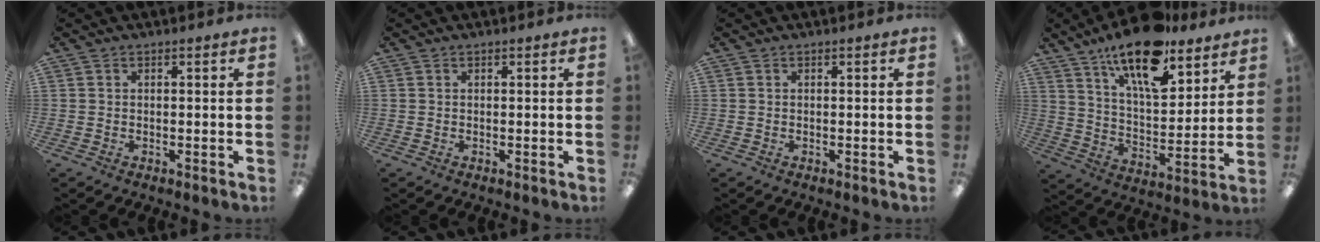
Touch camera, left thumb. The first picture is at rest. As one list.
[{"total": 0.0}, {"total": 0.0}, {"total": 17.5, "force": [12.9, 6.2, 10.0], "torque": [-0.161, -0.074, 0.219]}]